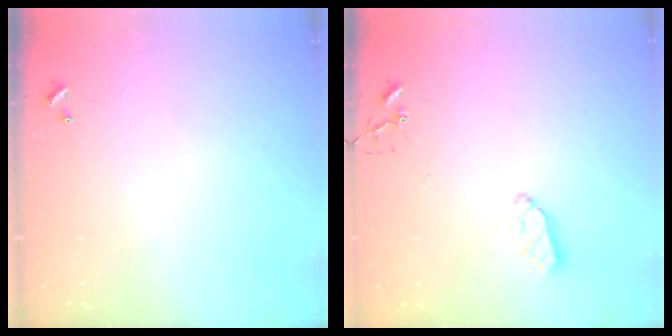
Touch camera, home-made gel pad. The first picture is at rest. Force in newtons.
{"total": 4.5, "press": 4.5, "slide": 0.6}